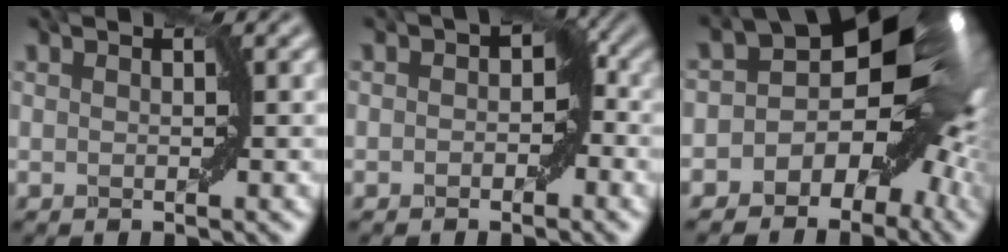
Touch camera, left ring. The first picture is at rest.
{"total": 2.8, "force": [-0.4, 2.0, 1.9], "torque": [-0.004, 0.001, -0.010]}
{"total": 14.1, "force": [-2.3, 9.9, 9.9], "torque": [-0.036, 0.019, -0.055]}